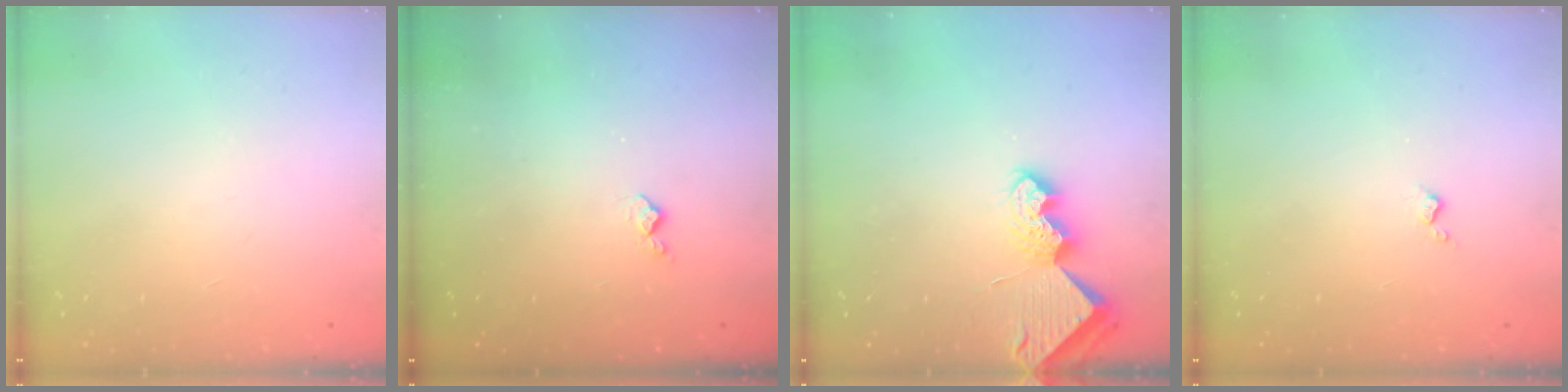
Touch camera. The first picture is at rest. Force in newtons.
{"total": 3.9, "press": 3.8, "slide": 0.4}
{"total": 7.2, "press": 7.1, "slide": 0.7}
{"total": 2.2, "press": 2.1, "slide": 0.5}